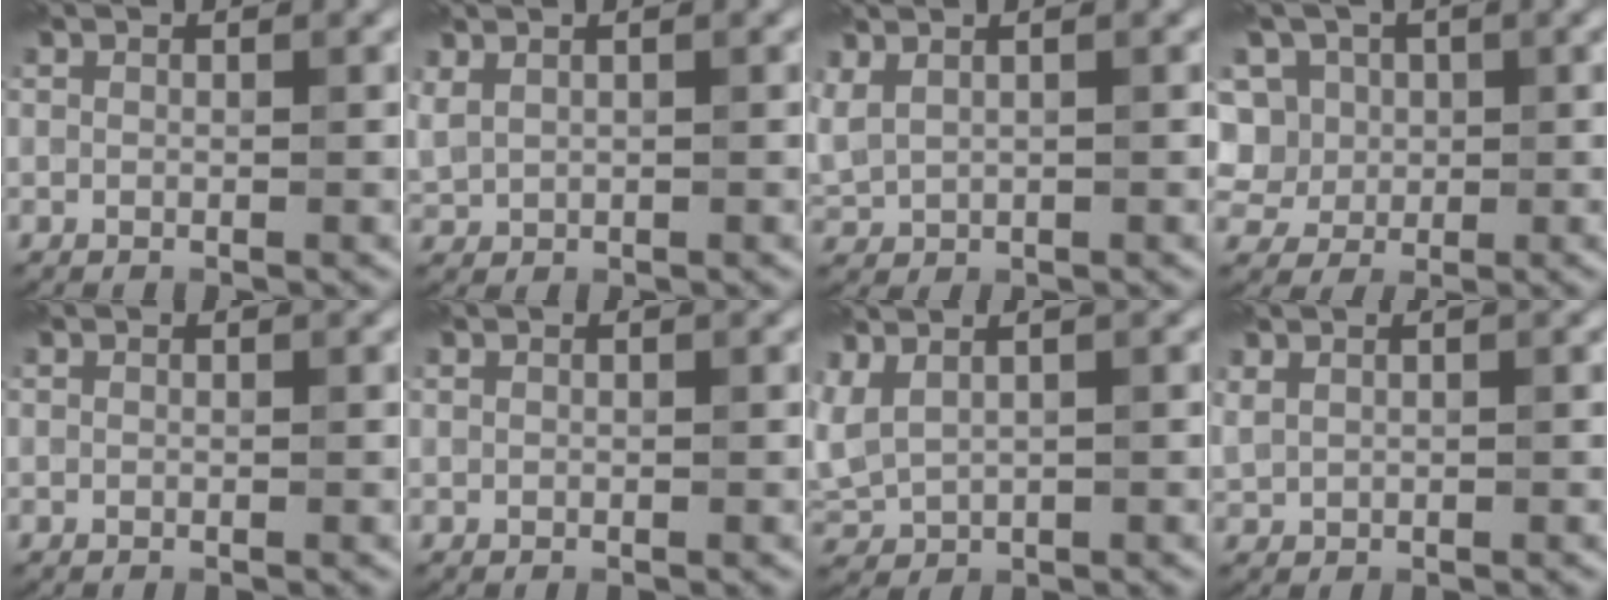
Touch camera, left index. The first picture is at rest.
{"total": 2.2, "force": [0.8, 1.3, 1.6], "torque": [-0.038, 0.006, 0.024]}
{"total": 3.2, "force": [1.2, 1.7, 2.5], "torque": [-0.064, 0.015, 0.032]}
{"total": 8.5, "force": [1.7, 7.5, 3.6], "torque": [-0.061, 0.042, -0.003]}
{"total": 0.0}
{"total": 0.0}
{"total": 4.1, "force": [1.6, 2.0, 3.2], "torque": [-0.081, 0.019, 0.041]}
{"total": 1.3, "force": [0.7, 0.7, 0.9], "torque": [-0.022, 0.004, 0.017]}